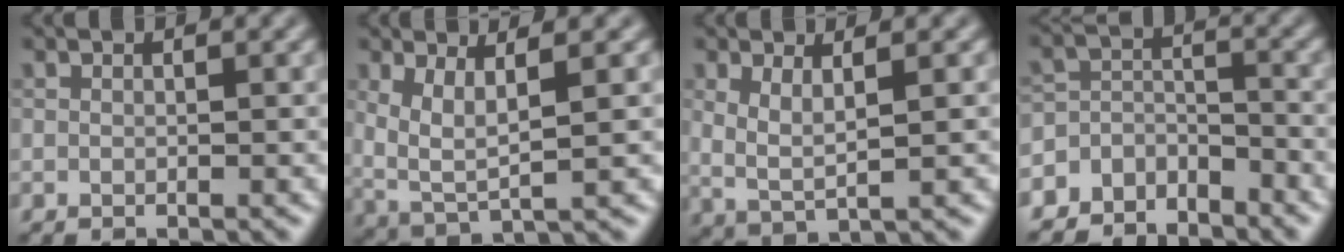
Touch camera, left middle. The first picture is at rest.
{"total": 4.2, "force": [1.3, 1.4, 3.7], "torque": [-0.080, -0.009, 0.030]}
{"total": 2.8, "force": [1.0, 0.9, 2.5], "torque": [-0.051, -0.010, 0.022]}
{"total": 3.8, "force": [-3.4, 1.6, 0.4], "torque": [0.006, 0.002, -0.062]}